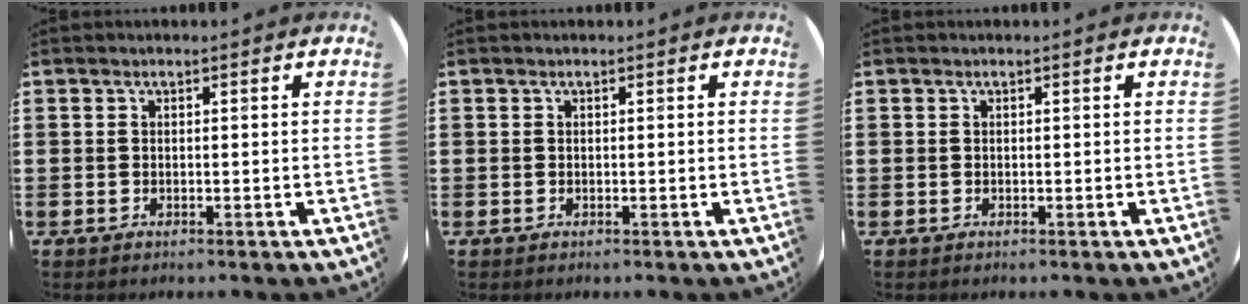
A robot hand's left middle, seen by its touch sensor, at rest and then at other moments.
{"total": 0.0}
{"total": 0.0}